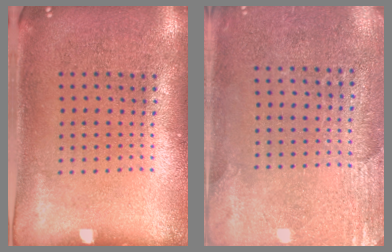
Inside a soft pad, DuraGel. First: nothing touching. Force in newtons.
{"total": 2.7, "press": 2.4, "slide": 1.1}